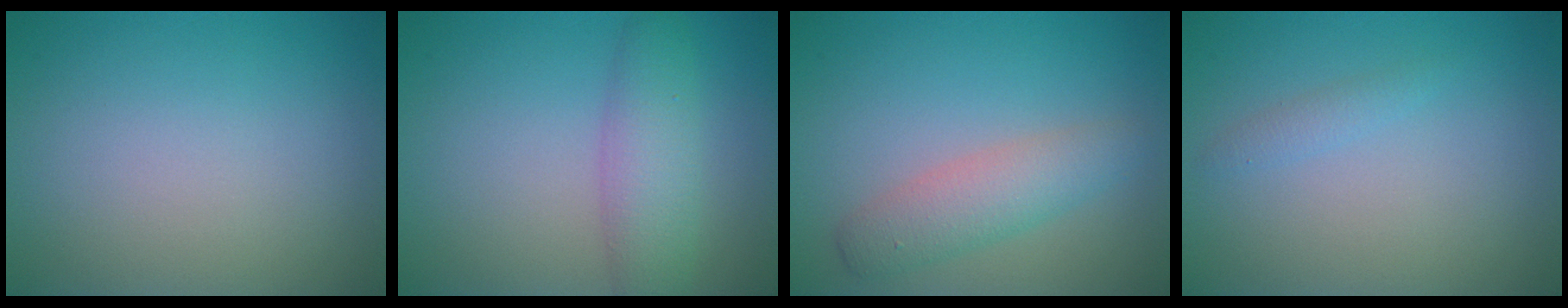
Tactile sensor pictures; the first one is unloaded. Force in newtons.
{"total": 4.0, "press": 4.0, "slide": 0.0}
{"total": 3.3, "press": 3.3, "slide": 0.1}
{"total": 1.0, "press": 1.0, "slide": 0.0}